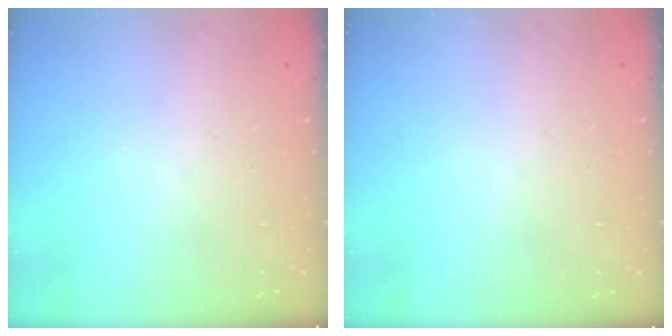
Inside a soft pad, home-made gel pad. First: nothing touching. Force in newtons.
{"total": 0.0}